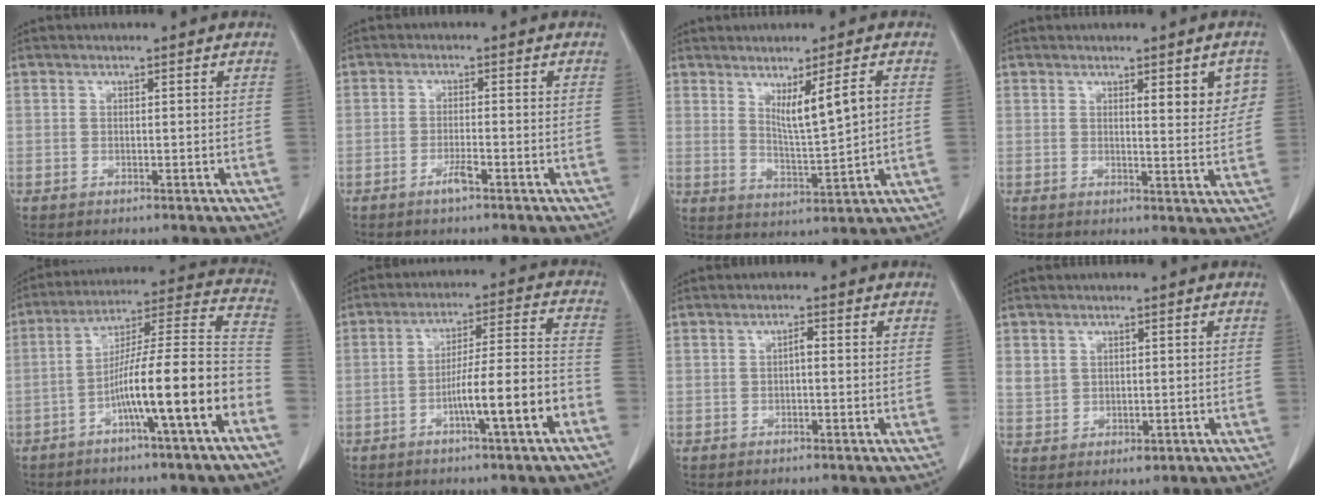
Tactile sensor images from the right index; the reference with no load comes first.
{"total": 2.3, "force": [-1.5, 0.1, 1.7], "torque": [-0.034, -0.001, -0.027]}
{"total": 6.6, "force": [2.0, 0.1, 6.3], "torque": [-0.108, -0.016, 0.042]}
{"total": 5.7, "force": [2.0, 1.5, 5.1], "torque": [-0.057, -0.003, 0.024]}
{"total": 16.0, "force": [-6.6, 0.0, 14.6], "torque": [-0.229, 0.020, -0.109]}
{"total": 10.8, "force": [-4.7, 0.0, 9.7], "torque": [-0.156, 0.015, -0.074]}
{"total": 1.1, "force": [-0.1, 0.2, 1.0], "torque": [-0.017, 0.003, -0.002]}
{"total": 3.7, "force": [0.8, 3.2, 1.6], "torque": [-0.028, -0.001, 0.025]}